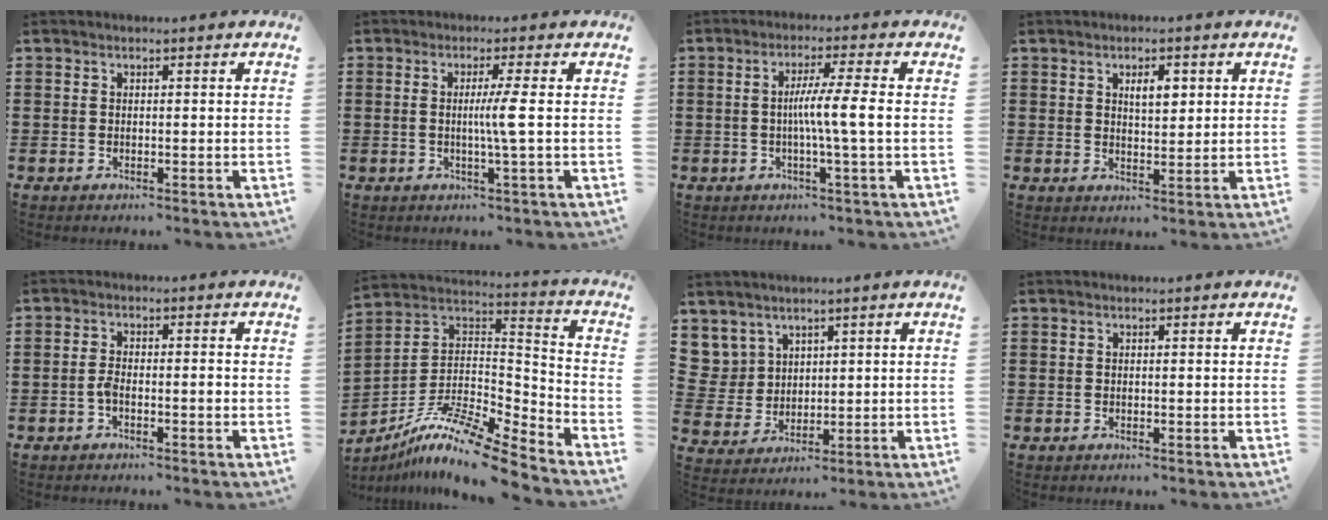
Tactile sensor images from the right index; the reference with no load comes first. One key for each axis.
{"total": 4.0, "fx": 0.0, "fy": -0.9, "fz": 3.9, "tx": -0.070, "ty": -0.012, "tz": -0.005}
{"total": 6.2, "fx": -0.4, "fy": -0.6, "fz": 6.2, "tx": -0.111, "ty": -0.007, "tz": -0.014}
{"total": 3.5, "fx": 1.3, "fy": 1.5, "fz": 2.8, "tx": -0.044, "ty": 0.002, "tz": 0.018}
{"total": 2.4, "fx": -0.9, "fy": 0.6, "fz": 2.2, "tx": -0.047, "ty": -0.001, "tz": -0.019}
{"total": 11.7, "fx": -9.6, "fy": 1.1, "fz": 6.7, "tx": -0.125, "ty": 0.010, "tz": -0.189}
{"total": 4.8, "fx": 3.0, "fy": 3.8, "fz": 0.1, "tx": -0.028, "ty": 0.005, "tz": 0.057}
{"total": 0.0}